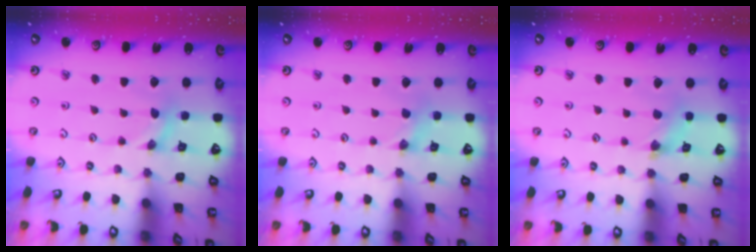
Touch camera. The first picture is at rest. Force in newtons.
{"total": 1.1, "press": 1.1, "slide": 0.2}
{"total": 2.7, "press": 2.7, "slide": 0.4}